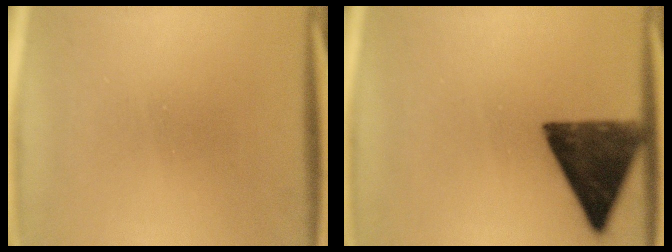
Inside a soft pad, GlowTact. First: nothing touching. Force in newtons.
{"total": 13.2}